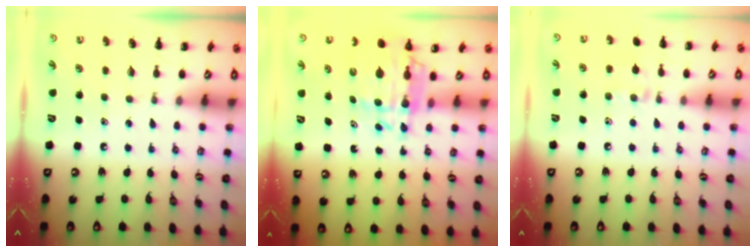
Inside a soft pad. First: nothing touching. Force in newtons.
{"total": 9.3, "press": 8.8, "slide": 3.0}
{"total": 6.9, "press": 6.7, "slide": 1.8}